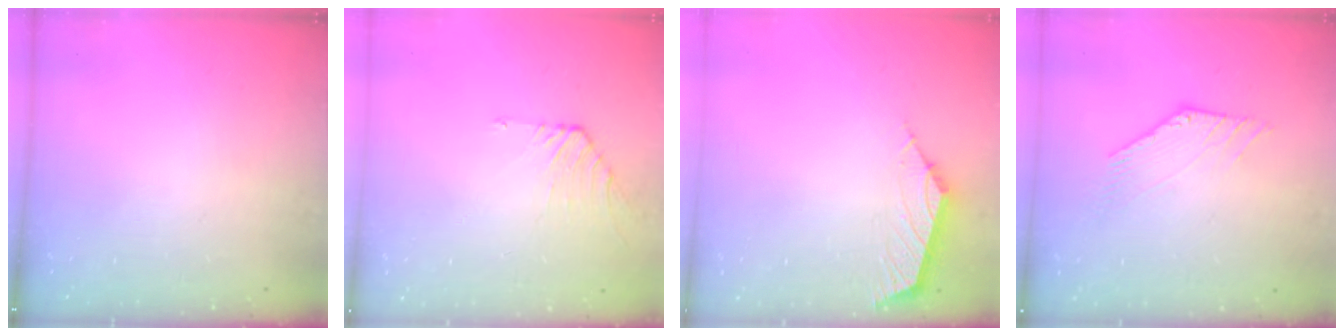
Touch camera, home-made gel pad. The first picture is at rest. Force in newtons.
{"total": 1.9, "press": 1.8, "slide": 0.6}
{"total": 3.0, "press": 2.9, "slide": 0.8}
{"total": 1.0, "press": 1.0, "slide": 0.3}